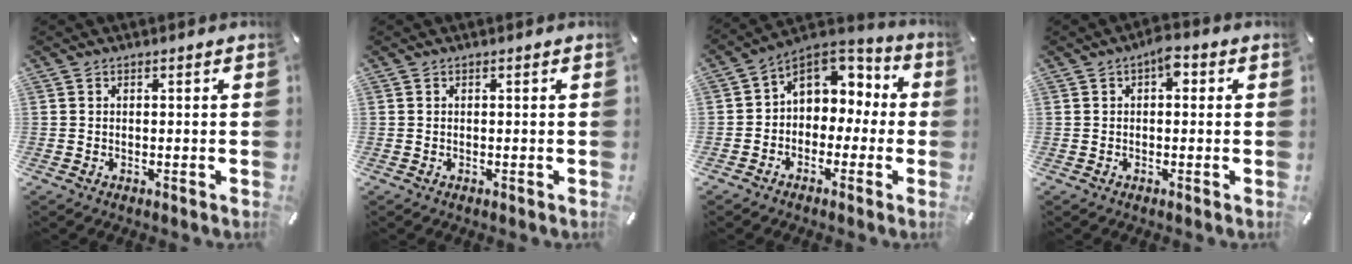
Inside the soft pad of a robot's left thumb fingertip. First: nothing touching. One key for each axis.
{"total": 0.0}
{"total": 8.2, "fx": 1.8, "fy": 7.3, "fz": 3.4, "tx": -0.061, "ty": -0.005, "tz": 0.037}
{"total": 3.7, "fx": 0.7, "fy": 2.1, "fz": 2.9, "tx": -0.037, "ty": 0.004, "tz": 0.003}